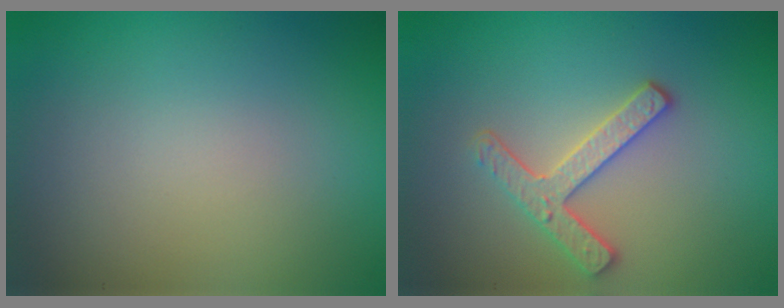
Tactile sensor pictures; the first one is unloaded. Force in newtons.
{"total": 2.8, "press": 2.7, "slide": 0.9}